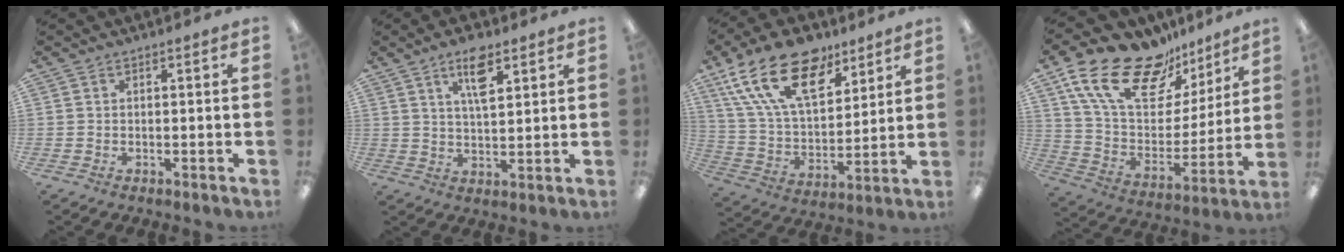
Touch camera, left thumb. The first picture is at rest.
{"total": 8.4, "force": [4.9, 3.4, 5.8], "torque": [-0.087, -0.017, 0.080]}
{"total": 22.1, "force": [12.8, 11.6, 13.8], "torque": [-0.256, -0.061, 0.229]}
{"total": 21.5, "force": [15.0, 10.7, 11.2], "torque": [-0.207, -0.089, 0.272]}